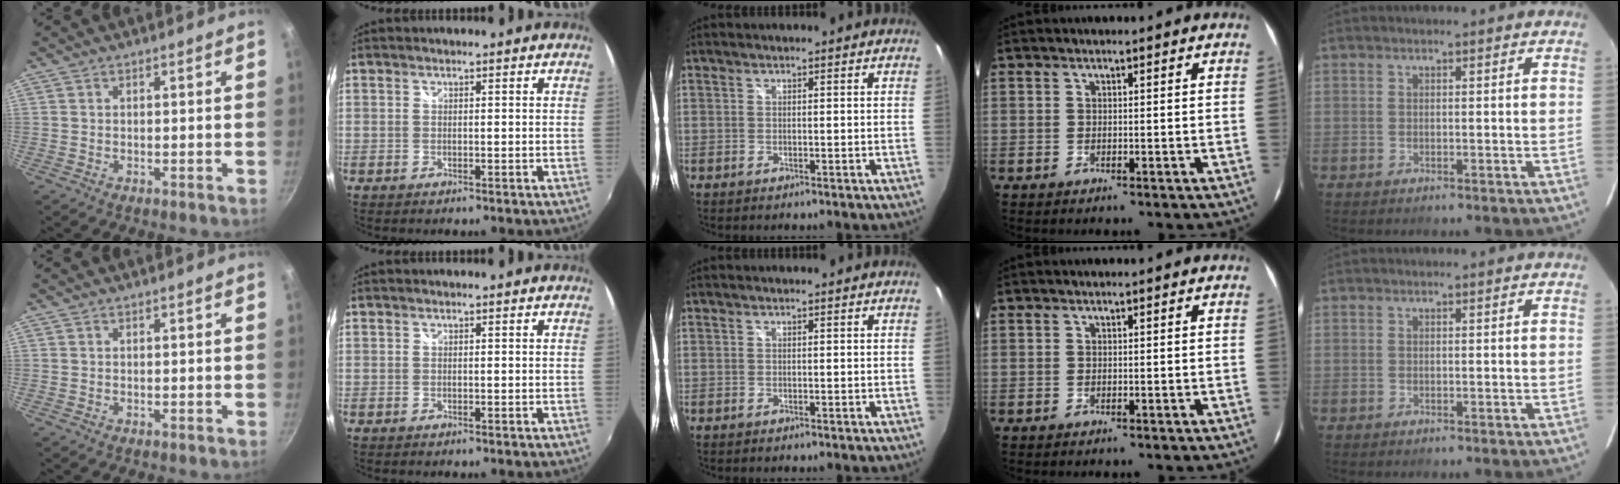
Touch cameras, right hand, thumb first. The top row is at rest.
{}